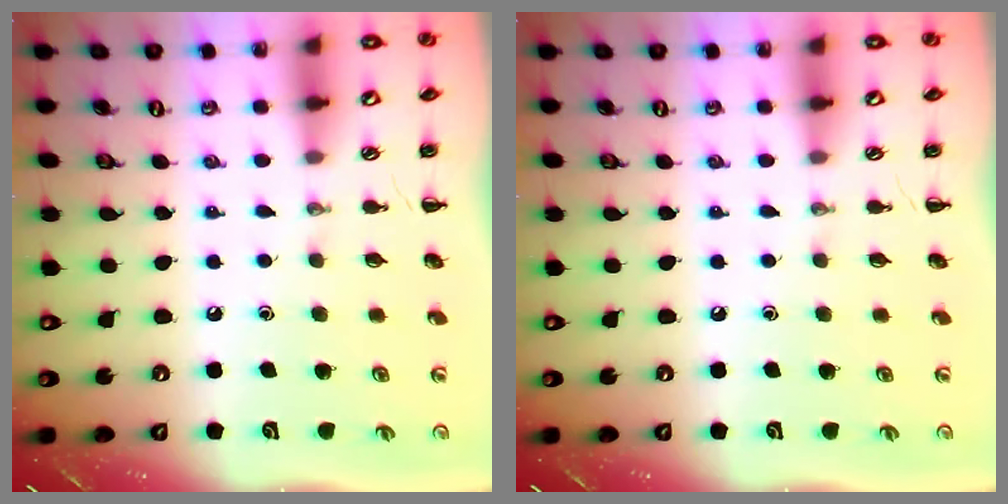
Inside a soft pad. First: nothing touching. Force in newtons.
{"total": 0.0}